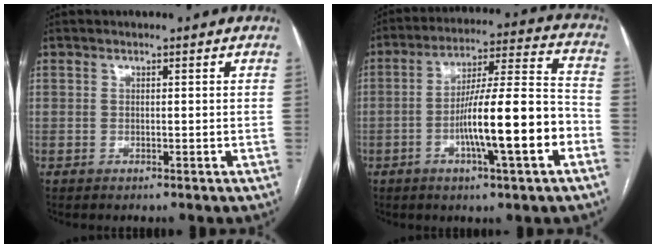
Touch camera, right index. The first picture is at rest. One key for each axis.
{"total": 15.1, "fx": -4.9, "fy": 1.0, "fz": 14.3, "tx": -0.235, "ty": 0.010, "tz": -0.079}